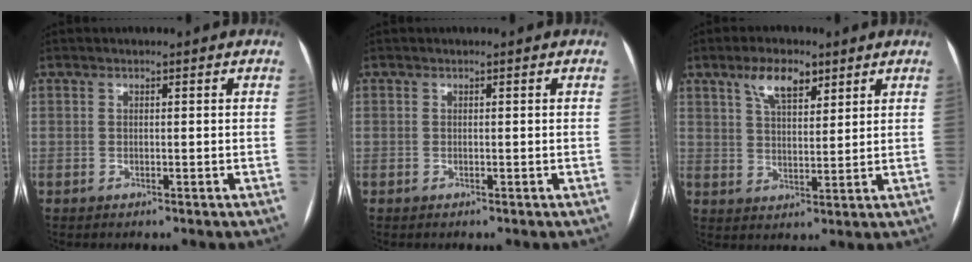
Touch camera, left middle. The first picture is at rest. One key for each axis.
{"total": 0.0}
{"total": 6.6, "fx": 4.2, "fy": 2.5, "fz": 4.4, "tx": -0.085, "ty": 0.009, "tz": 0.075}